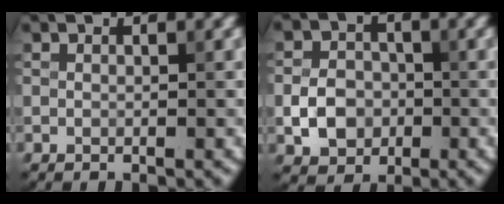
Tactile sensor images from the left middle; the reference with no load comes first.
{"total": 3.9, "force": [-1.0, 3.2, 2.0], "torque": [-0.033, 0.001, -0.020]}